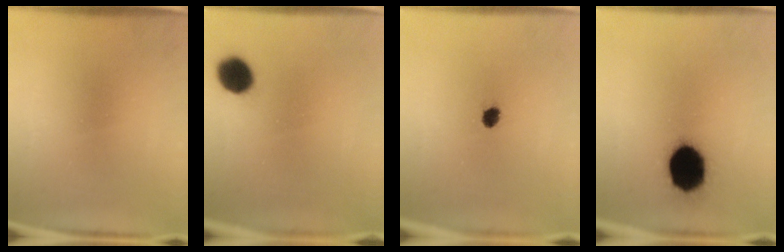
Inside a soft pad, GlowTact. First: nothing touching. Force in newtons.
{"total": 7.3}
{"total": 2.4}
{"total": 16.9}